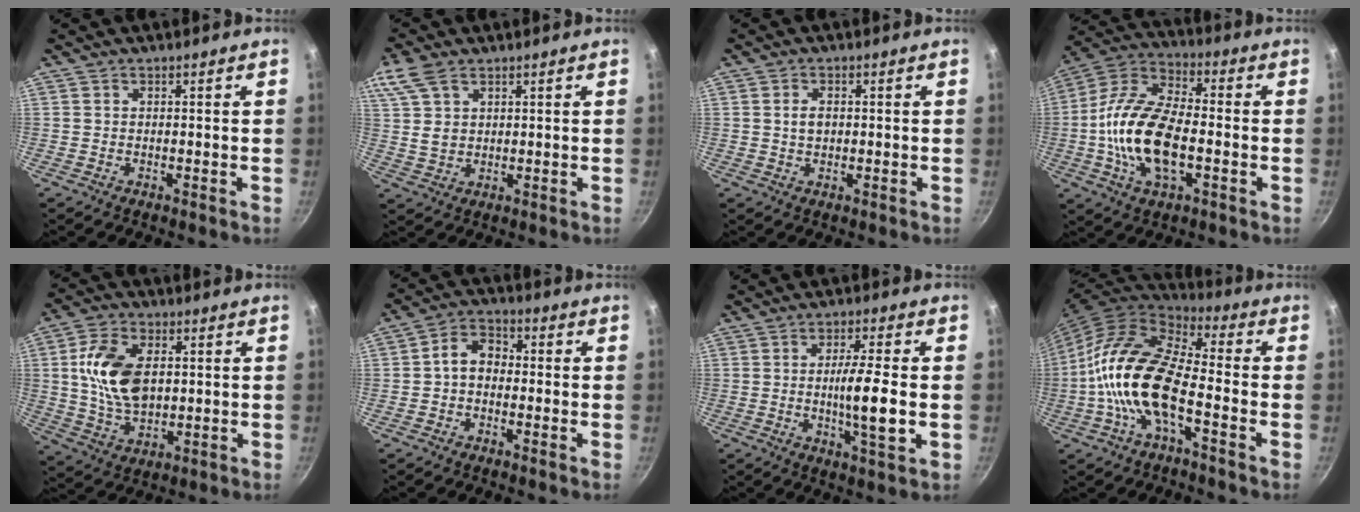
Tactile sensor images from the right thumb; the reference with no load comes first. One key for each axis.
{"total": 8.3, "fx": 4.6, "fy": 4.9, "fz": 4.9, "tx": -0.087, "ty": -0.001, "tz": 0.095}
{"total": 2.5, "fx": 0.2, "fy": 1.7, "fz": 1.9, "tx": -0.023, "ty": 0.004, "tz": 0.004}
{"total": 17.9, "fx": -2.8, "fy": 9.1, "fz": 15.2, "tx": -0.280, "ty": 0.033, "tz": -0.070}
{"total": 13.4, "fx": 1.9, "fy": 8.2, "fz": 10.4, "tx": -0.176, "ty": -0.003, "tz": 0.036}
{"total": 5.8, "fx": -0.6, "fy": 4.3, "fz": 3.8, "tx": -0.048, "ty": 0.024, "tz": -0.026}
{"total": 8.6, "fx": -0.5, "fy": 1.2, "fz": 8.5, "tx": -0.150, "ty": 0.000, "tz": -0.011}
{"total": 17.5, "fx": -4.3, "fy": 7.6, "fz": 15.1, "tx": -0.283, "ty": 0.038, "tz": -0.102}